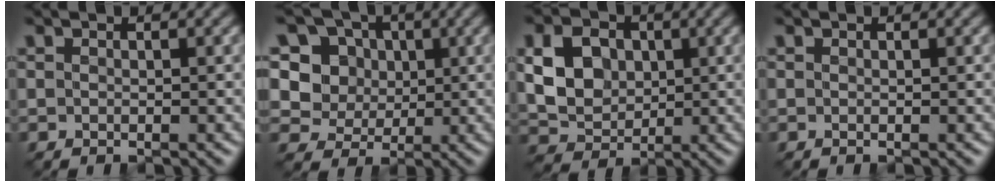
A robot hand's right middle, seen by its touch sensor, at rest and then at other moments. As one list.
[{"total": 6.0, "force": [1.4, 5.5, 2.0], "torque": [-0.045, -0.003, 0.027]}, {"total": 6.0, "force": [0.5, 4.7, 3.7], "torque": [-0.079, 0.000, 0.006]}, {"total": 0.0}]